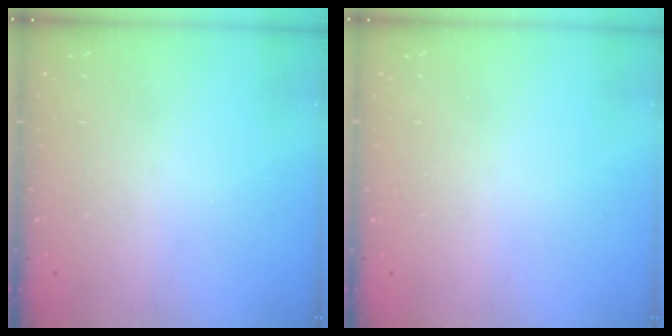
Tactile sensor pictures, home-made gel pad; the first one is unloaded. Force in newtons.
{"total": 0.0}